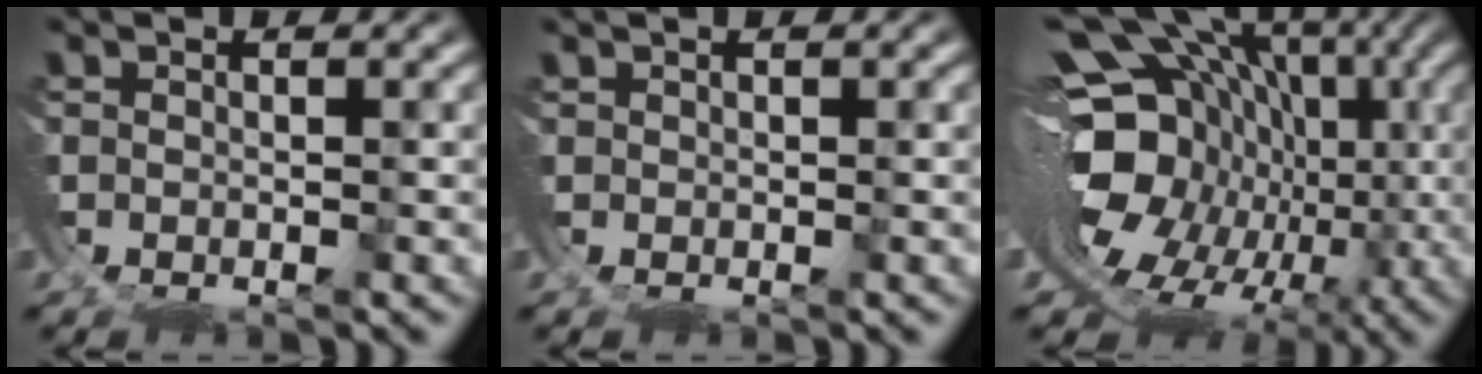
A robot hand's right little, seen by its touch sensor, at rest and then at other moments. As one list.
[{"total": 0.0}, {"total": 17.8, "force": [-1.6, 13.9, 11.1], "torque": [-0.205, -0.062, -0.004]}]